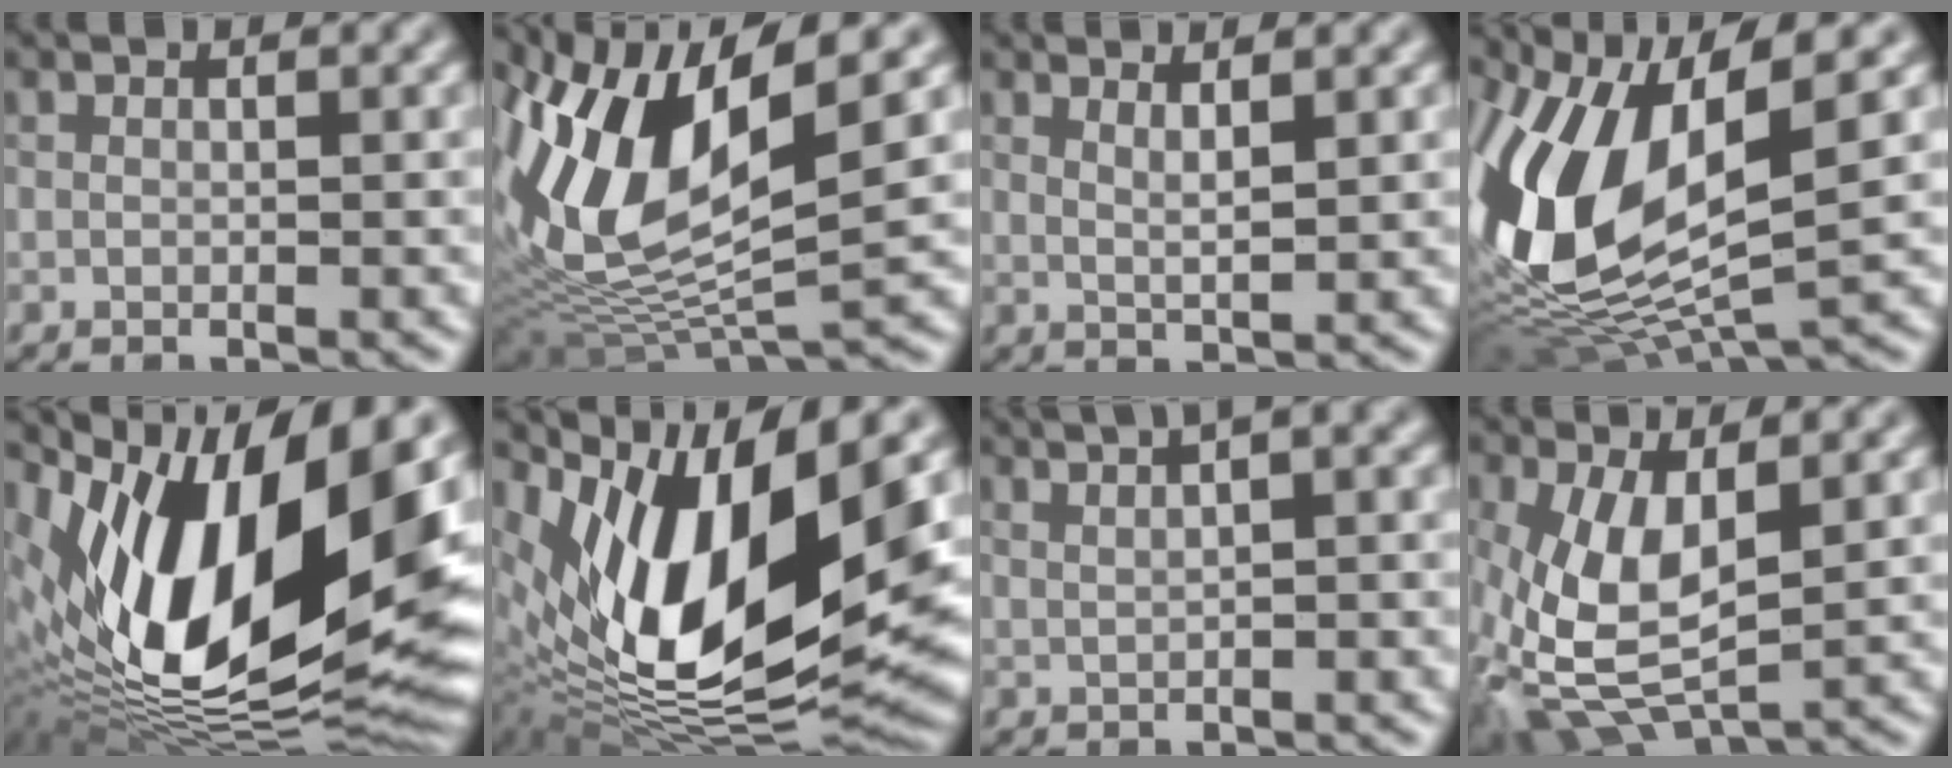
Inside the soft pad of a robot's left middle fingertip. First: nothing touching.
{"total": 13.0, "force": [2.7, 5.3, 11.6], "torque": [-0.246, 0.016, 0.057]}
{"total": 1.2, "force": [0.7, 0.1, 1.0], "torque": [-0.019, -0.004, 0.024]}
{"total": 14.3, "force": [1.0, 6.7, 12.6], "torque": [-0.294, -0.003, 0.036]}
{"total": 17.0, "force": [2.2, 8.3, 14.7], "torque": [-0.265, 0.016, 0.042]}
{"total": 14.7, "force": [2.6, 6.1, 13.2], "torque": [-0.247, -0.005, 0.055]}
{"total": 5.4, "force": [3.1, 1.9, 4.0], "torque": [-0.061, 0.032, 0.044]}
{"total": 7.9, "force": [-0.8, 3.7, 6.9], "torque": [-0.176, -0.007, -0.002]}